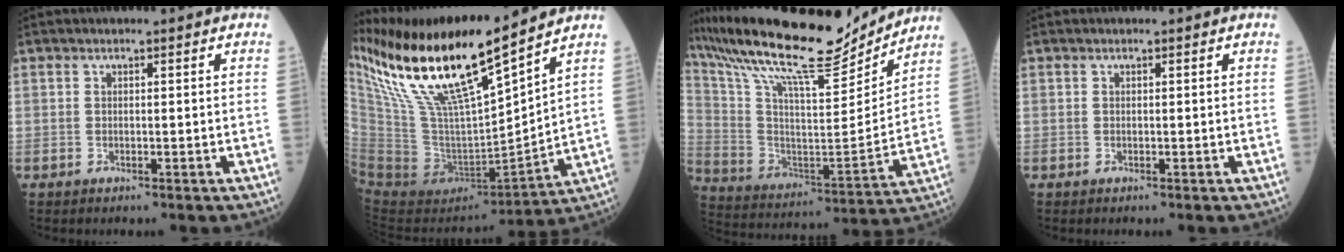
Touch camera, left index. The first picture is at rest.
{"total": 21.7, "force": [16.2, 2.4, 14.3], "torque": [-0.277, -0.004, 0.314]}
{"total": 23.5, "force": [20.5, 3.2, 10.8], "torque": [-0.219, -0.011, 0.339]}
{"total": 0.0}